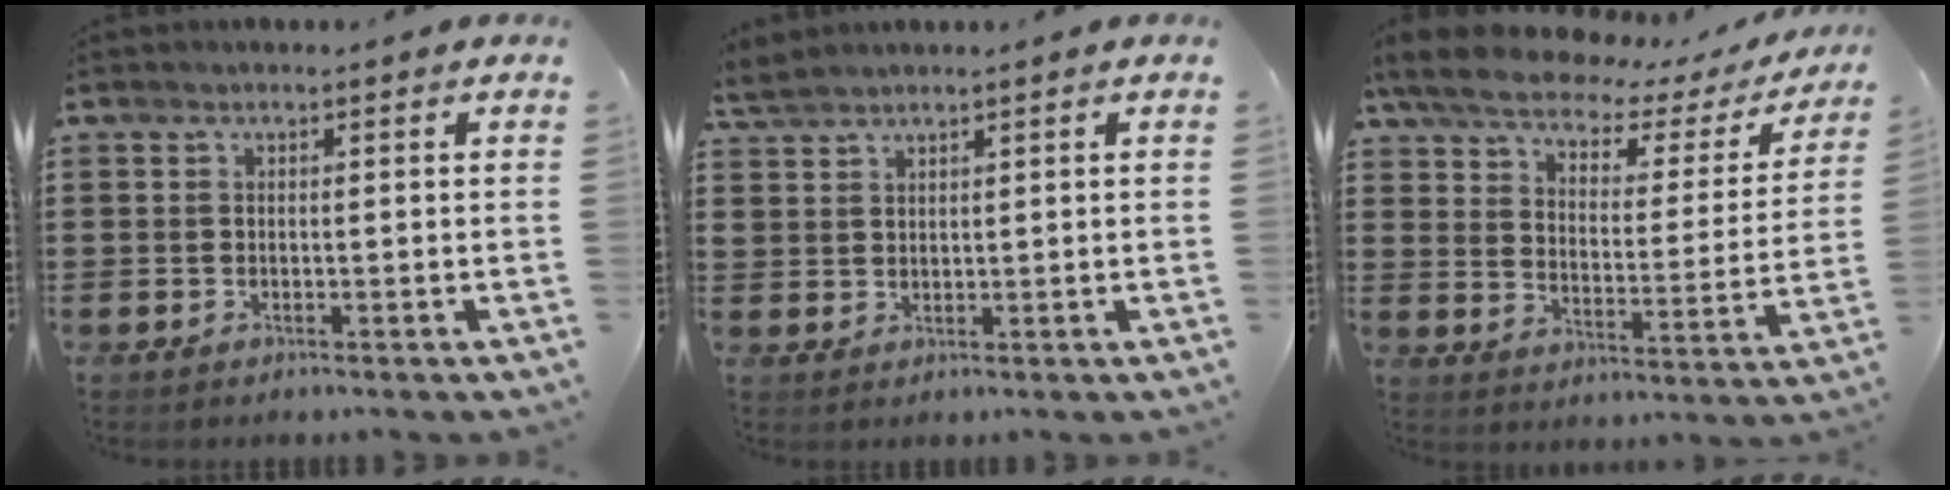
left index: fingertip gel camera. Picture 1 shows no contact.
{"total": 2.4, "force": [2.3, 0.7, 0.3], "torque": [-0.014, 0.001, 0.045]}
{"total": 5.9, "force": [4.9, 2.0, 2.6], "torque": [-0.074, -0.025, 0.081]}